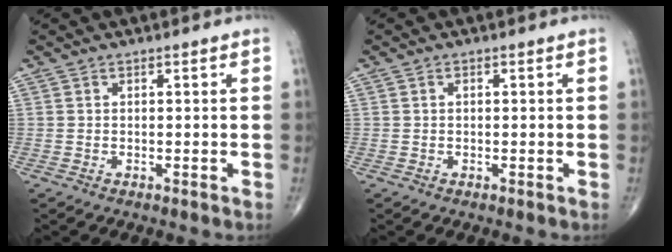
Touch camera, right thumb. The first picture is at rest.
{"total": 0.7, "force": [0.1, 0.3, 0.5], "torque": [-0.011, 0.002, 0.003]}